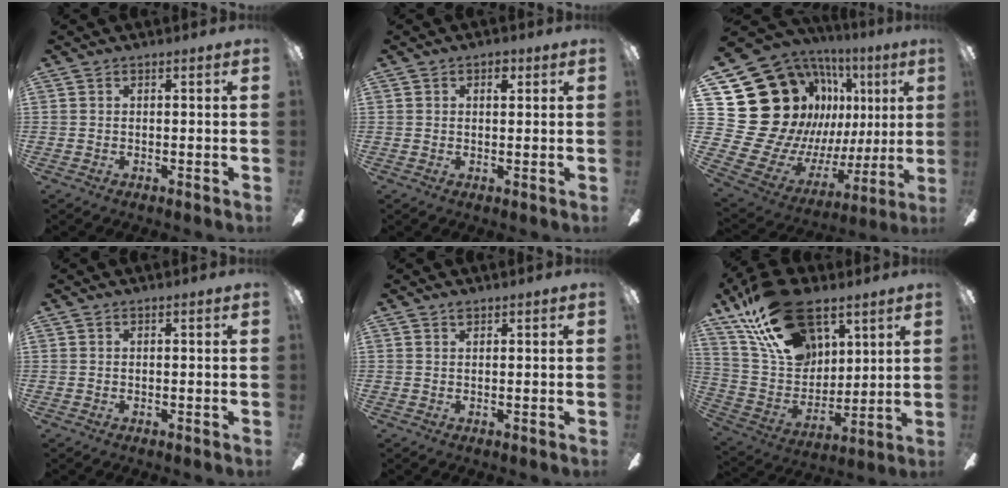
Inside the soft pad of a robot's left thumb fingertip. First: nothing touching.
{"total": 2.7, "force": [1.2, 1.9, 1.6], "torque": [-0.009, -0.002, 0.015]}
{"total": 25.7, "force": [9.5, 19.5, 13.8], "torque": [-0.285, -0.104, 0.233]}
{"total": 0.0}
{"total": 0.8, "force": [0.6, 0.4, 0.3], "torque": [0.000, -0.003, 0.010]}
{"total": 23.3, "force": [14.4, 13.3, 12.7], "torque": [-0.226, -0.063, 0.266]}